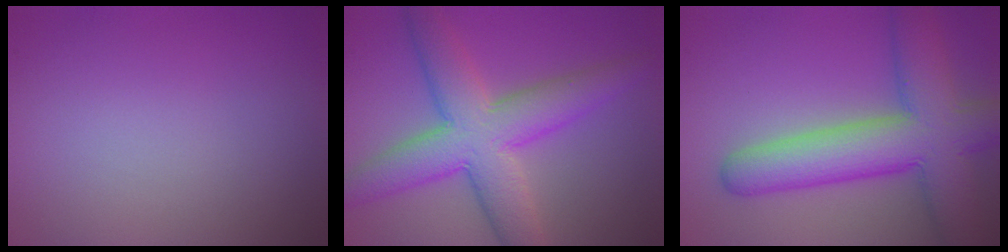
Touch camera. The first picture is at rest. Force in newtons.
{"total": 8.0, "press": 8.0, "slide": 0.2}
{"total": 9.1, "press": 9.1, "slide": 0.4}